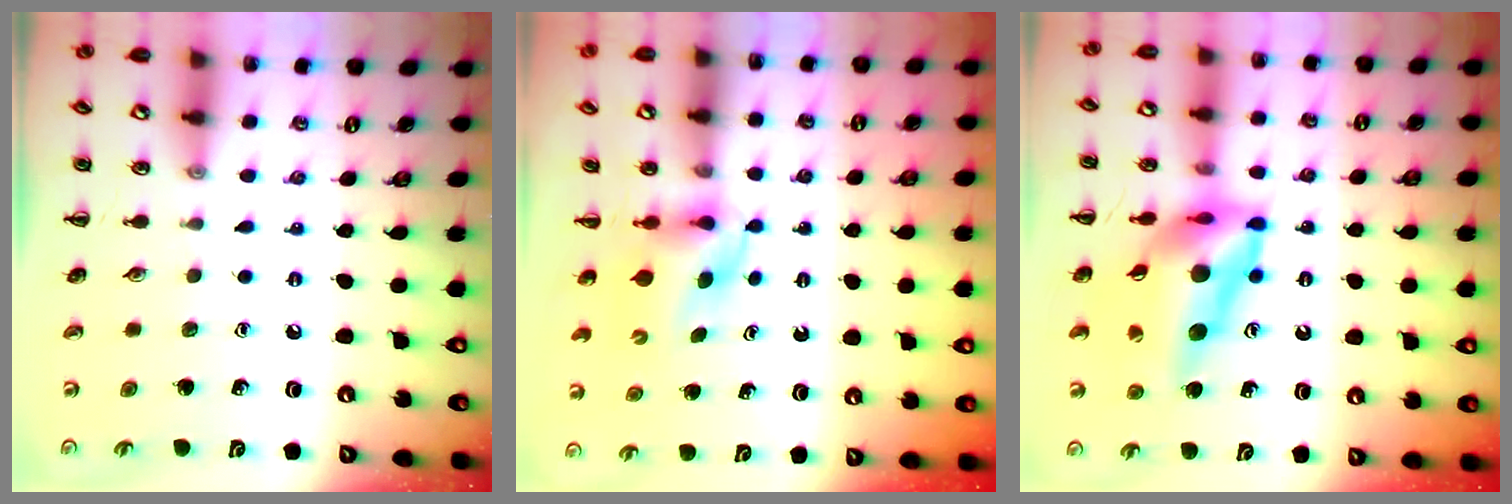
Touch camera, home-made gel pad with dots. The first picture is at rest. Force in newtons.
{"total": 4.1, "press": 4.0, "slide": 1.0}
{"total": 15.8, "press": 15.0, "slide": 4.9}